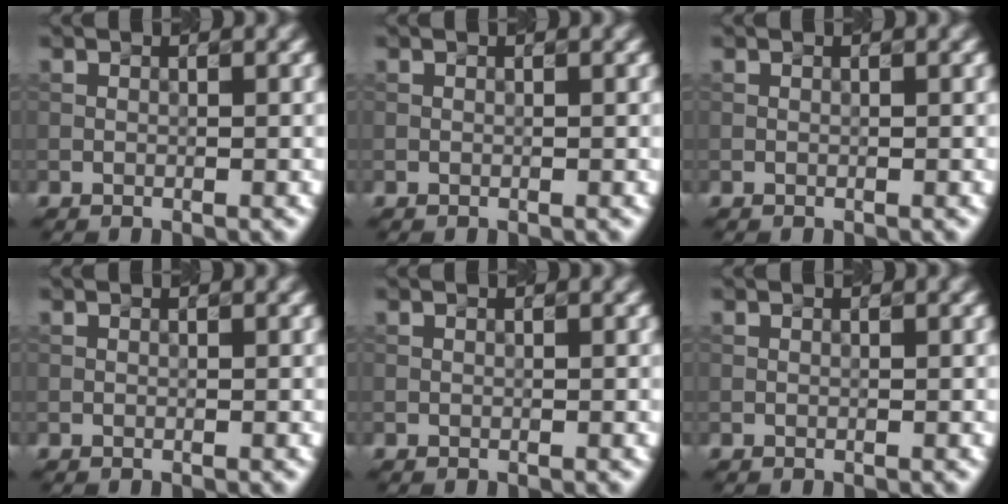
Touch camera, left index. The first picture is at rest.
{"total": 0.0}
{"total": 0.0}
{"total": 0.0}
{"total": 0.0}
{"total": 0.0}